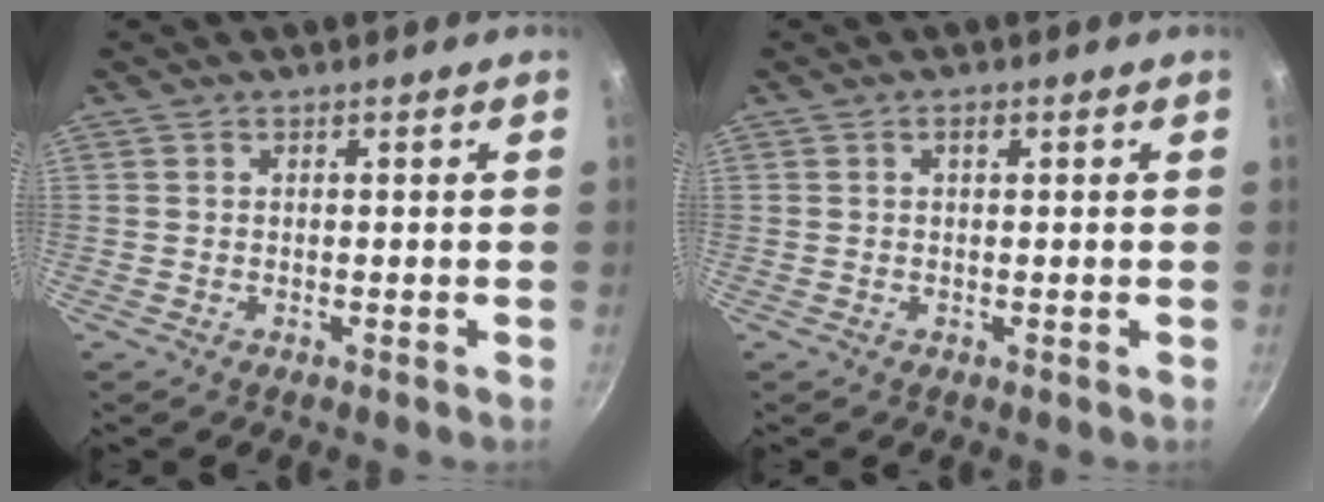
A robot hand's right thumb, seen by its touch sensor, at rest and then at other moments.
{"total": 1.4, "force": [0.4, 0.6, 1.1], "torque": [-0.018, 0.004, 0.005]}